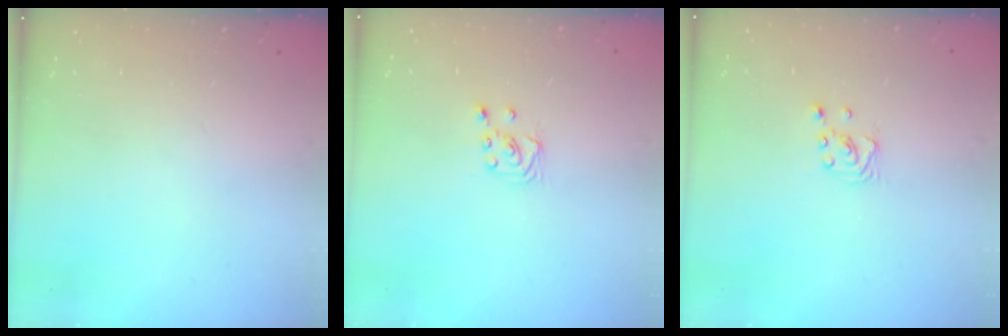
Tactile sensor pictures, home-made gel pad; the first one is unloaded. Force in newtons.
{"total": 2.0, "press": 2.0, "slide": 0.2}
{"total": 2.3, "press": 2.3, "slide": 0.2}